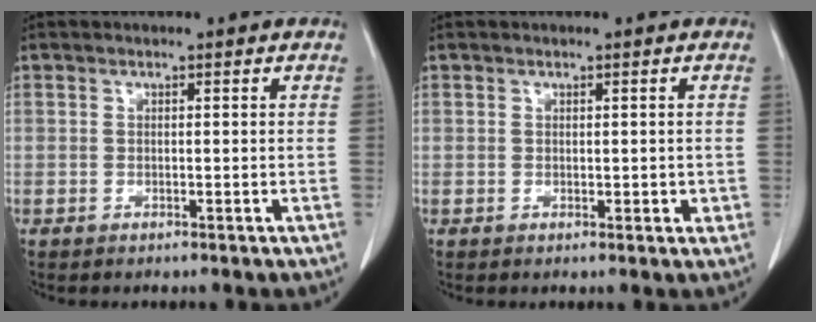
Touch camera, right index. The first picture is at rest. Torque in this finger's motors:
{"motor_torque": [-0.42, 0.76, 0.00, 0.03]}